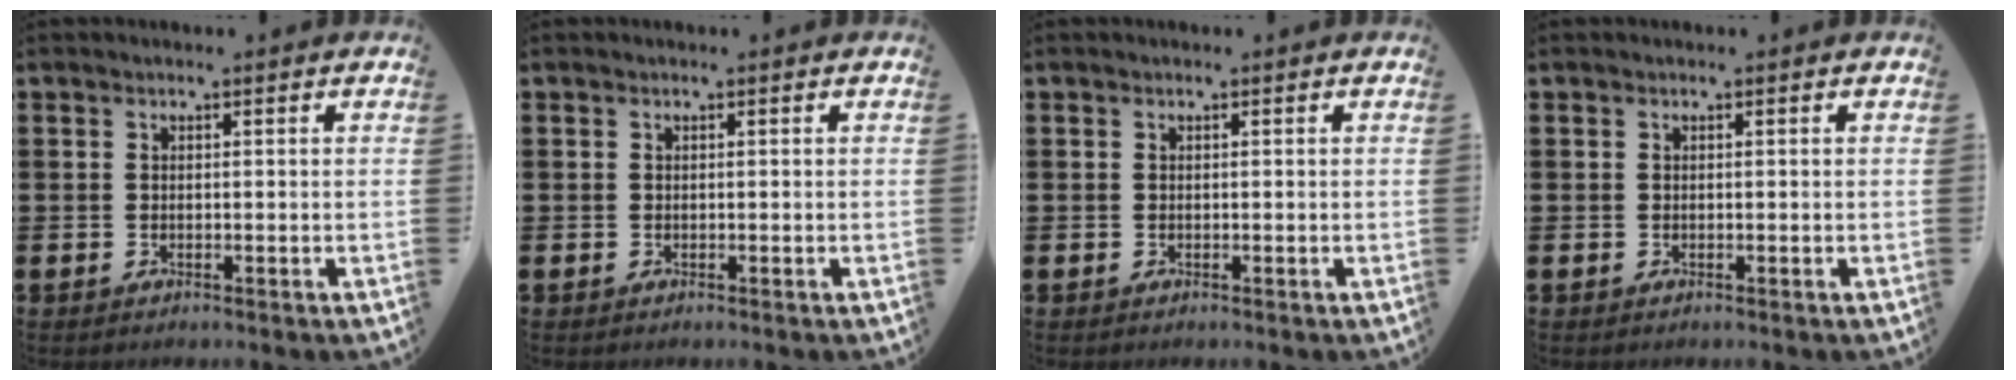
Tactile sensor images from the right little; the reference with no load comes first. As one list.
[{"total": 0.0}, {"total": 0.0}, {"total": 0.0}]